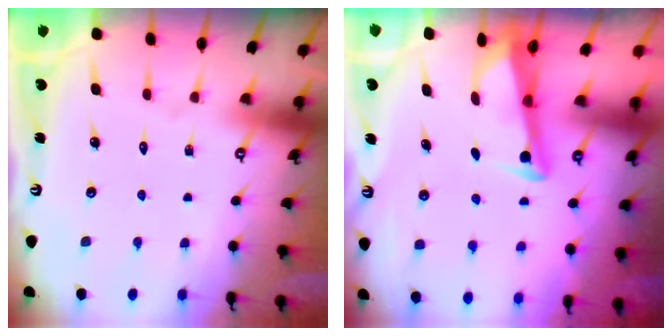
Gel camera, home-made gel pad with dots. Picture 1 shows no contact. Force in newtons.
{"total": 3.4, "press": 3.4, "slide": 0.4}